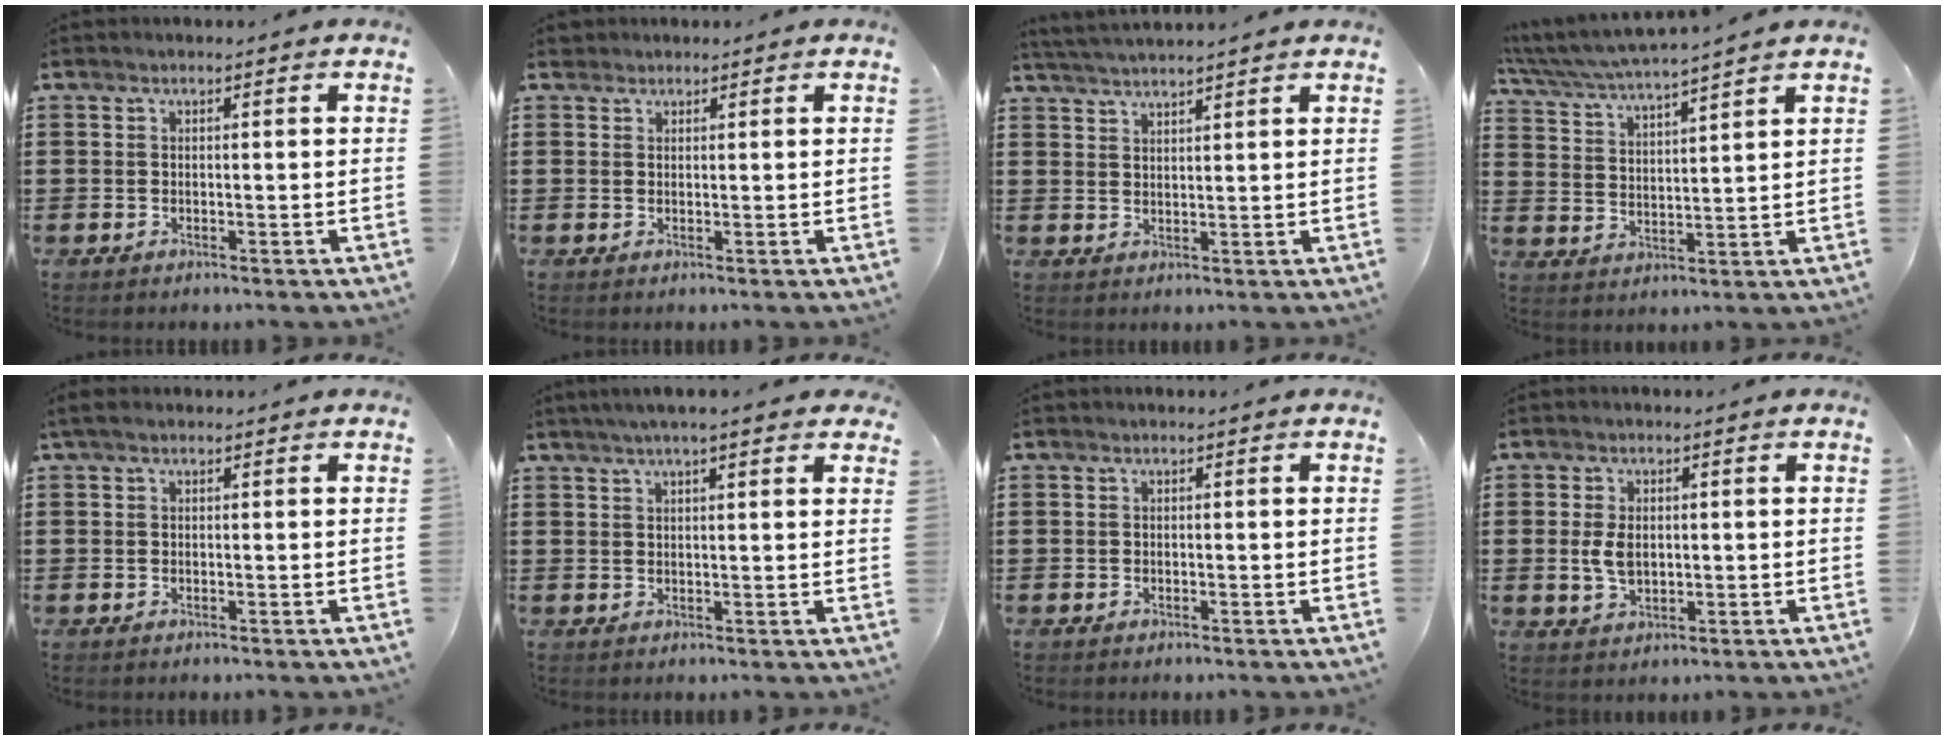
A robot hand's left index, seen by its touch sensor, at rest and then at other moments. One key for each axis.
{"total": 1.3, "fx": 1.1, "fy": 0.7, "fz": 0.1, "tx": -0.006, "ty": 0.005, "tz": 0.021}
{"total": 2.8, "fx": 2.7, "fy": -0.6, "fz": 0.3, "tx": -0.014, "ty": -0.008, "tz": 0.051}
{"total": 4.3, "fx": 4.1, "fy": -0.3, "fz": 1.3, "tx": -0.045, "ty": -0.028, "tz": 0.067}
{"total": 0.9, "fx": 0.2, "fy": 0.5, "fz": 0.7, "tx": -0.014, "ty": 0.004, "tz": 0.003}
{"total": 3.6, "fx": 2.9, "fy": 0.2, "fz": 2.1, "tx": -0.049, "ty": 0.005, "tz": 0.051}
{"total": 0.0}
{"total": 4.1, "fx": 0.3, "fy": 2.5, "fz": 3.3, "tx": -0.081, "ty": 0.002, "tz": 0.001}